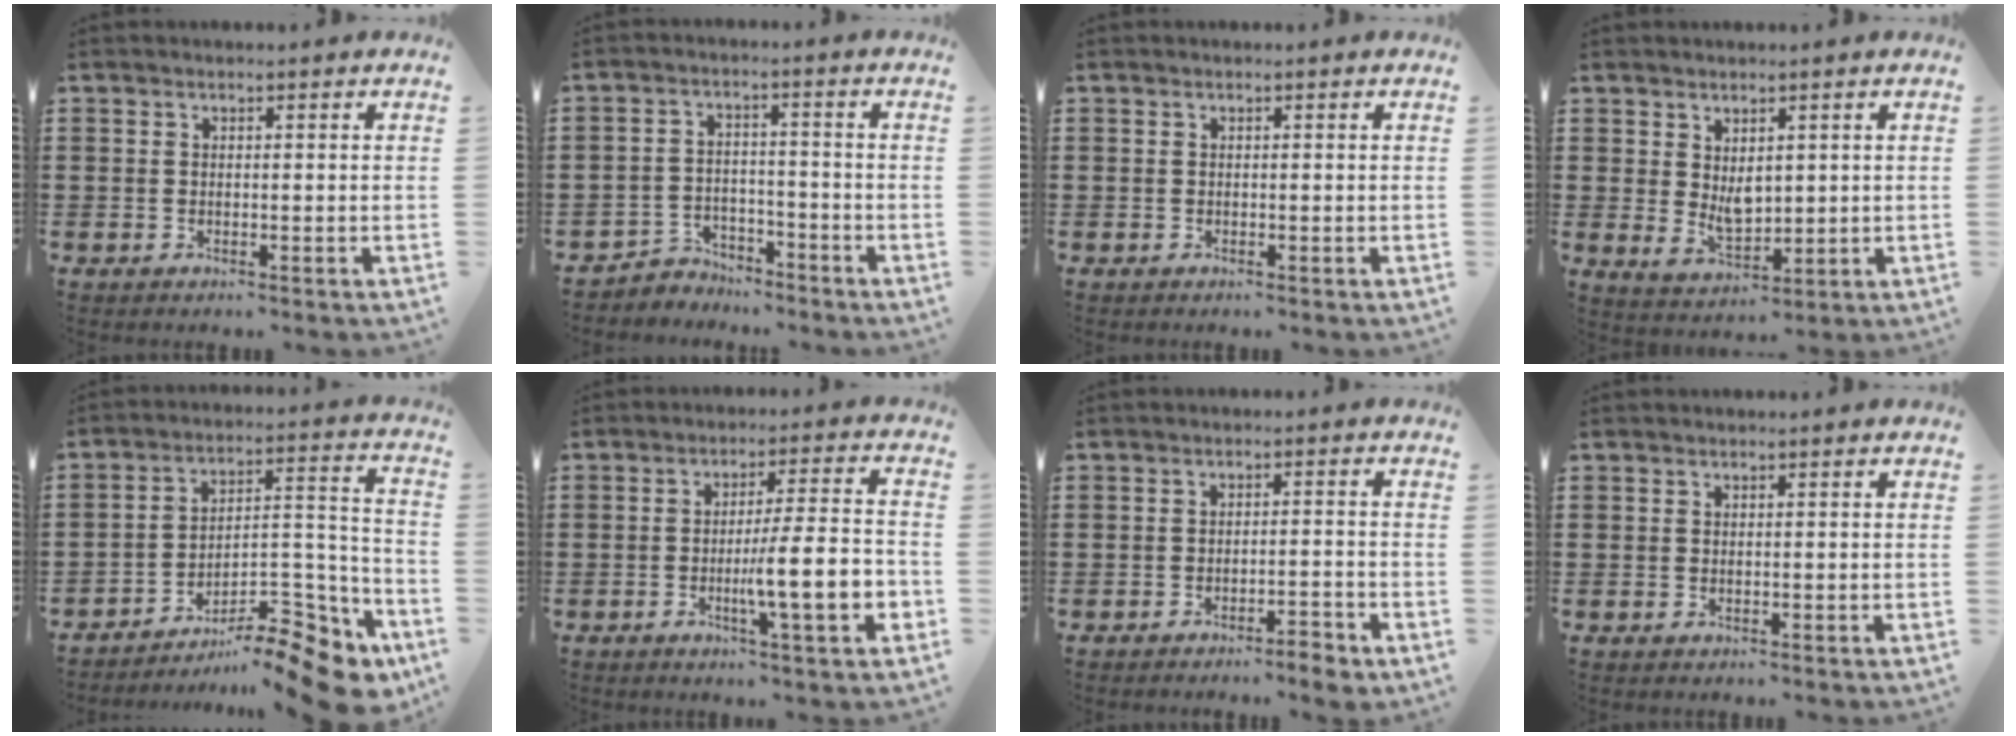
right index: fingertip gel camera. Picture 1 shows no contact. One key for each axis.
{"total": 3.7, "fx": -3.5, "fy": 1.0, "fz": -0.1, "tx": -0.008, "ty": 0.003, "tz": -0.076}
{"total": 0.0}
{"total": 3.6, "fx": 1.2, "fy": 2.4, "fz": 2.5, "tx": -0.036, "ty": -0.003, "tz": 0.020}
{"total": 12.5, "fx": -10.1, "fy": 3.0, "fz": 6.6, "tx": -0.063, "ty": 0.032, "tz": -0.188}
{"total": 10.3, "fx": -2.7, "fy": 1.1, "fz": 9.8, "tx": -0.161, "ty": -0.011, "tz": -0.050}
{"total": 3.3, "fx": -2.8, "fy": 0.0, "fz": 1.7, "tx": -0.028, "ty": -0.001, "tz": -0.054}
{"total": 0.0}